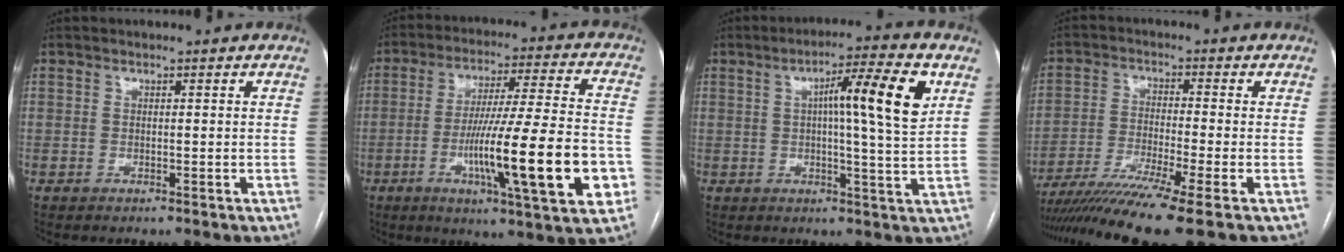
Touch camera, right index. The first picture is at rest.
{"total": 20.5, "force": [-5.7, 0.9, 19.7], "torque": [-0.296, -0.013, -0.086]}
{"total": 11.2, "force": [3.2, -0.2, 10.7], "torque": [-0.168, 0.010, 0.043]}
{"total": 12.3, "force": [-9.3, -2.0, 7.9], "torque": [-0.131, -0.030, -0.151]}